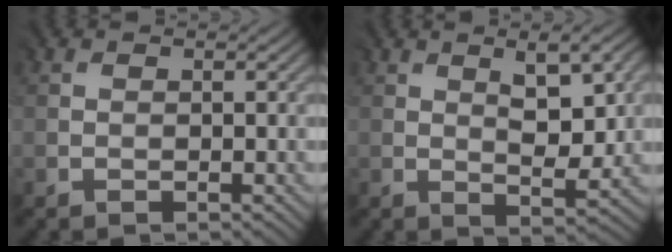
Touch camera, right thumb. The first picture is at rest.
{"total": 5.3, "force": [1.8, 1.9, 4.6], "torque": [-0.078, -0.006, 0.035]}